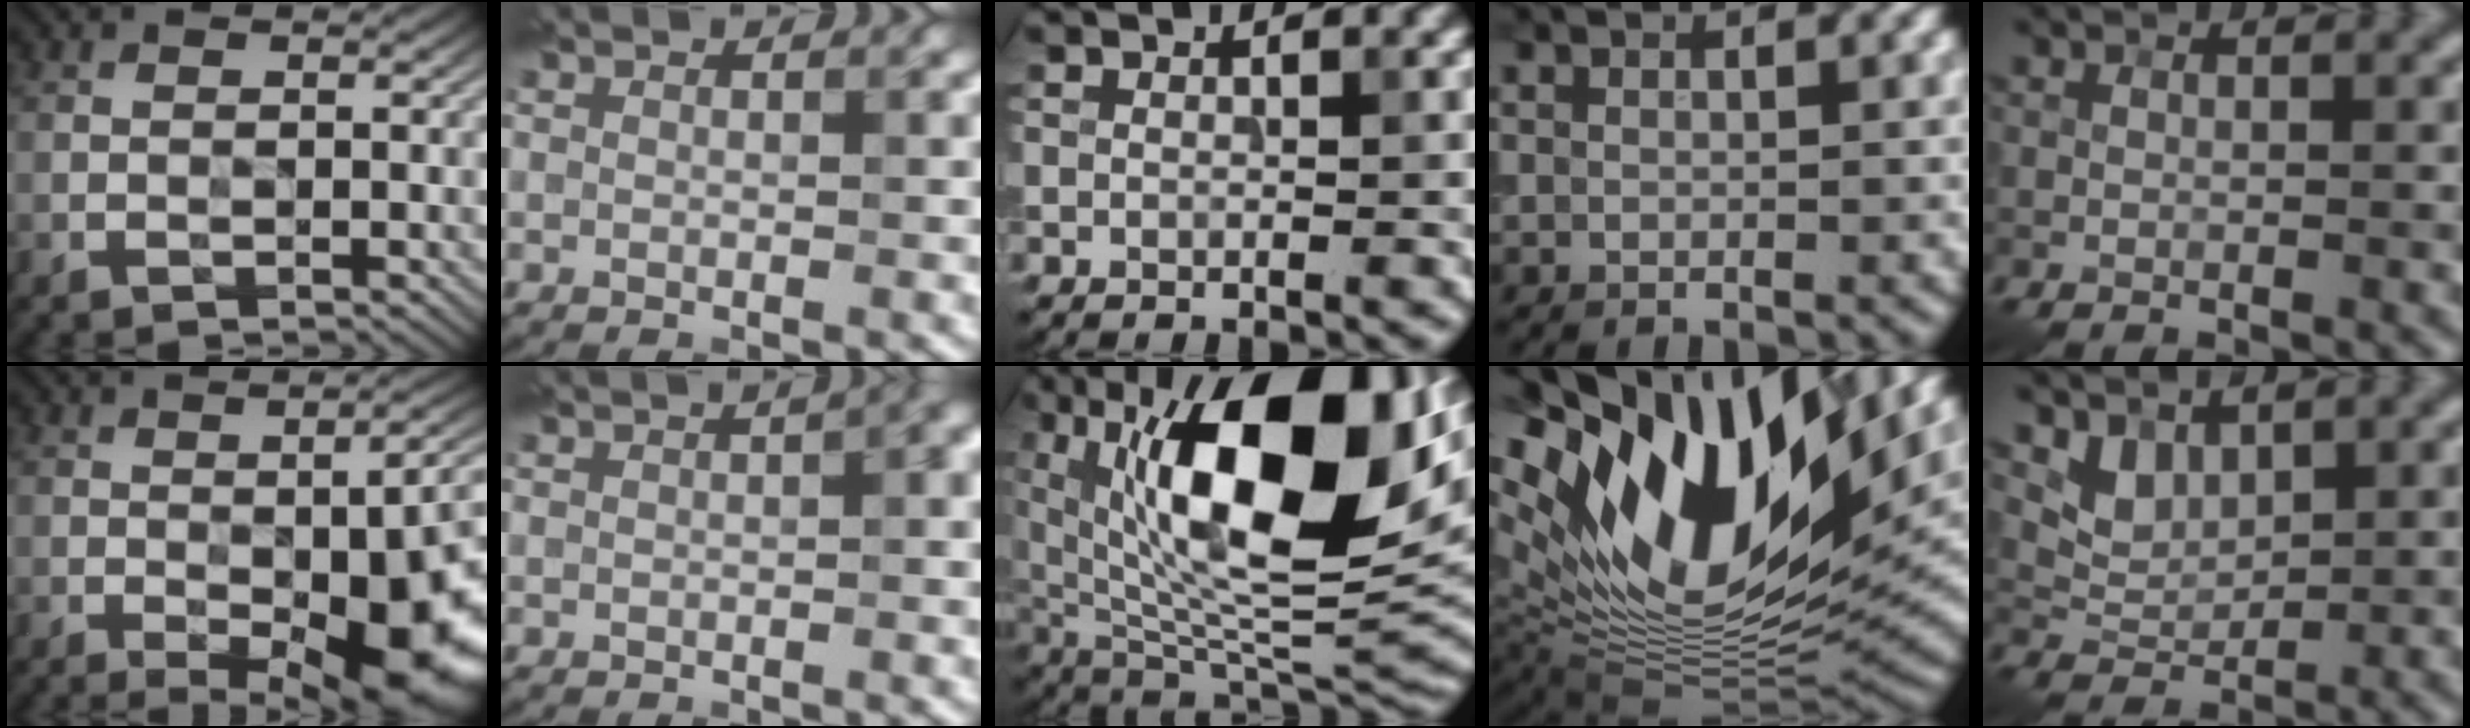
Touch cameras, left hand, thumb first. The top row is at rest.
{"thumb": {"total": 16.6, "force": [-5.1, 7.1, 14.1], "torque": [-0.174, -0.027, -0.051]}, "index": {"total": 2.6, "force": [0.2, 0.6, 2.5], "torque": [-0.027, 0.007, 0.006]}, "middle": {"total": 17.2, "force": [5.0, 7.5, 14.6], "torque": [-0.242, 0.001, 0.080]}, "ring": {"total": 18.1, "force": [8.2, 8.3, 13.8], "torque": [-0.269, 0.018, 0.133]}, "little": {"total": 2.3, "force": [1.8, 1.1, 0.9], "torque": [-0.028, -0.016, 0.042]}}